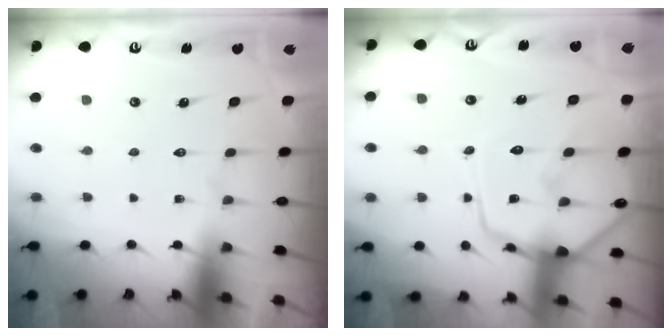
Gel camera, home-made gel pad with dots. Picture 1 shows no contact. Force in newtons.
{"total": 13.6, "press": 13.6, "slide": 1.2}